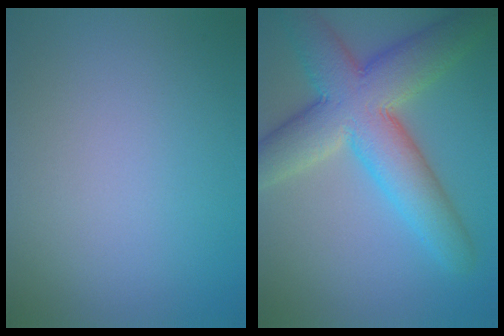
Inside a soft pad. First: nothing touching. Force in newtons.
{"total": 10.2, "press": 10.1, "slide": 0.6}